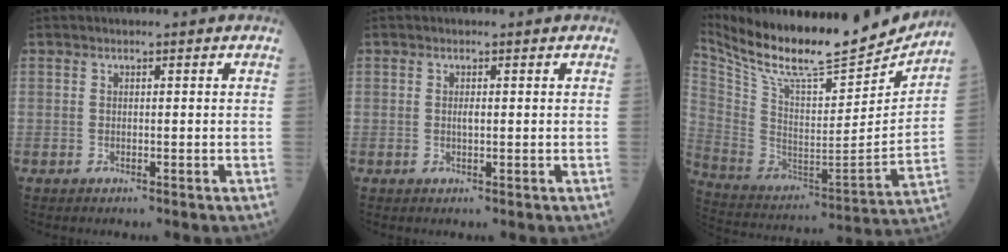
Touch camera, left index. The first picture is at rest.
{"total": 0.8, "force": [0.2, 0.2, 0.7], "torque": [-0.017, -0.001, 0.003]}
{"total": 23.5, "force": [21.0, 3.8, 9.9], "torque": [-0.197, -0.038, 0.338]}